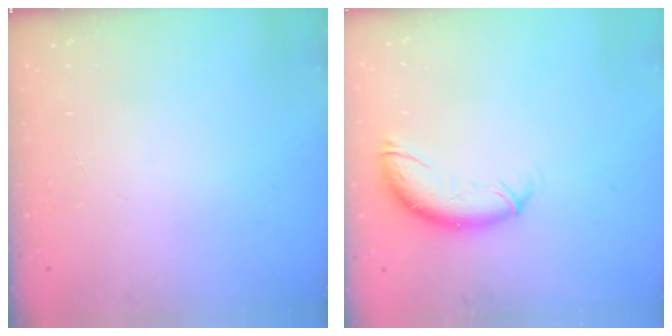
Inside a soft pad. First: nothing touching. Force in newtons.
{"total": 10.7, "press": 10.6, "slide": 1.5}